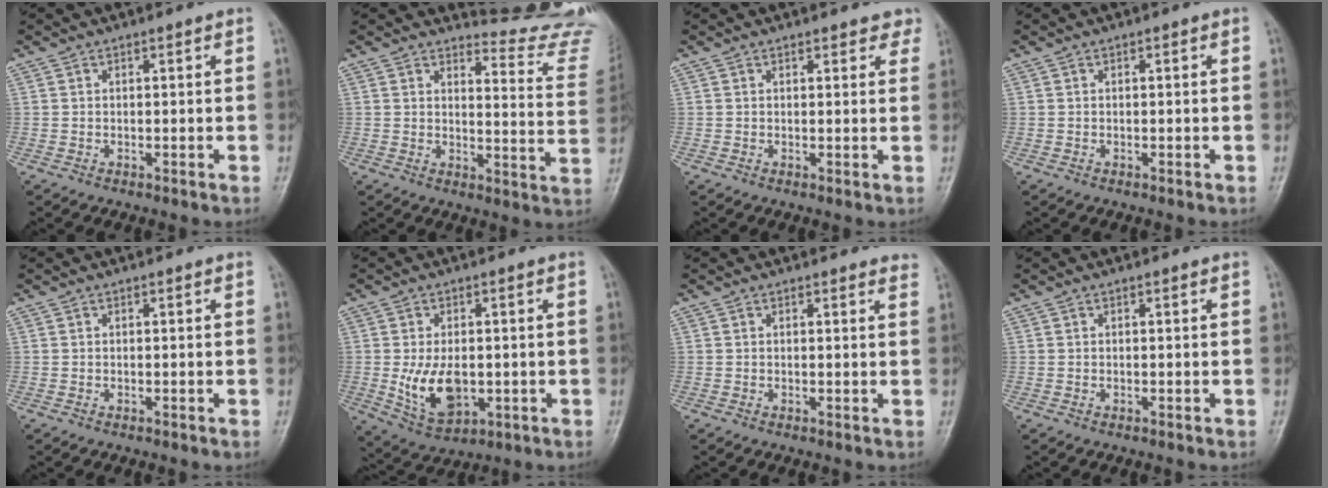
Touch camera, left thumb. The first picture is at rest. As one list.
[{"total": 14.9, "force": [14.9, 1.0, -0.6], "torque": [0.049, -0.186, 0.141]}, {"total": 3.5, "force": [3.1, 1.4, 0.9], "torque": [0.019, -0.010, 0.021]}, {"total": 0.0}, {"total": 0.0}, {"total": 9.1, "force": [-0.7, 5.4, 7.3], "torque": [-0.119, -0.012, 0.003]}, {"total": 3.4, "force": [3.3, 0.8, 0.4], "torque": [0.010, -0.014, 0.022]}, {"total": 0.0}]